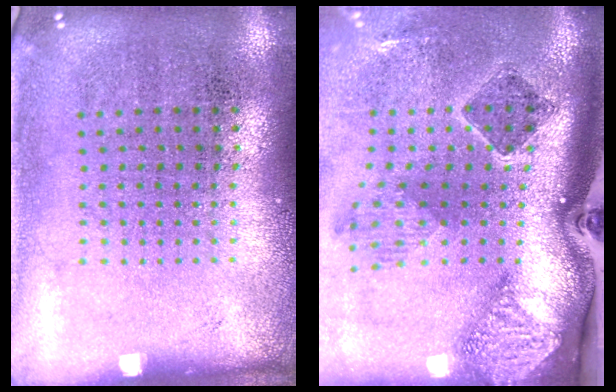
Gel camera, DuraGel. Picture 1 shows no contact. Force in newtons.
{"total": 2.8, "press": 1.9, "slide": 2.1}